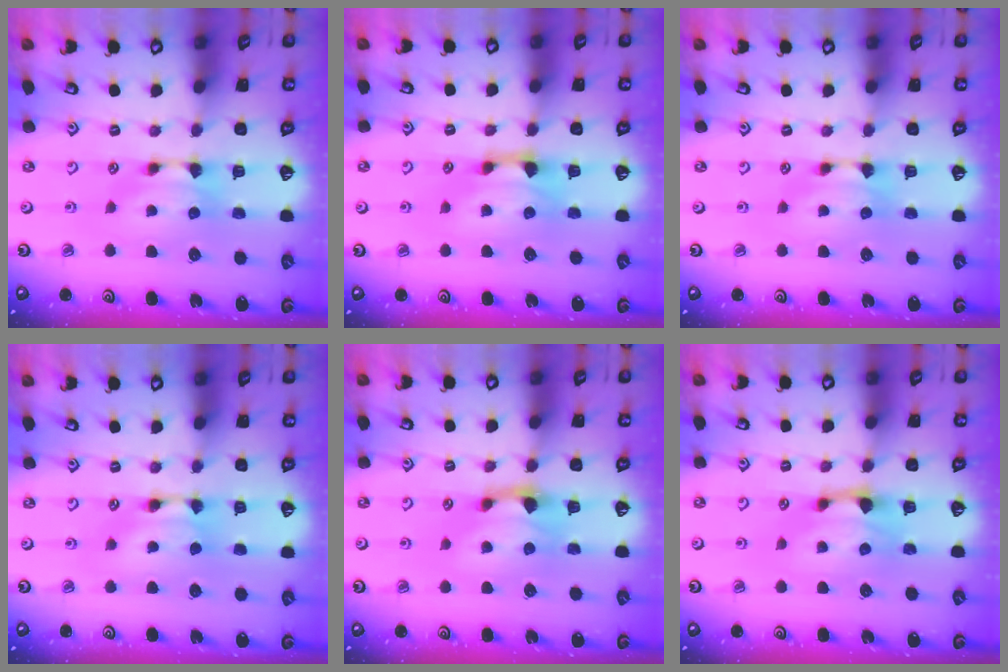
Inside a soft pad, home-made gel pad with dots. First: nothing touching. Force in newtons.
{"total": 1.9, "press": 1.3, "slide": 1.4}
{"total": 0.0}
{"total": 1.4, "press": 1.4, "slide": 0.1}
{"total": 1.2, "press": 0.5, "slide": 1.1}
{"total": 1.2, "press": 0.0, "slide": 1.2}